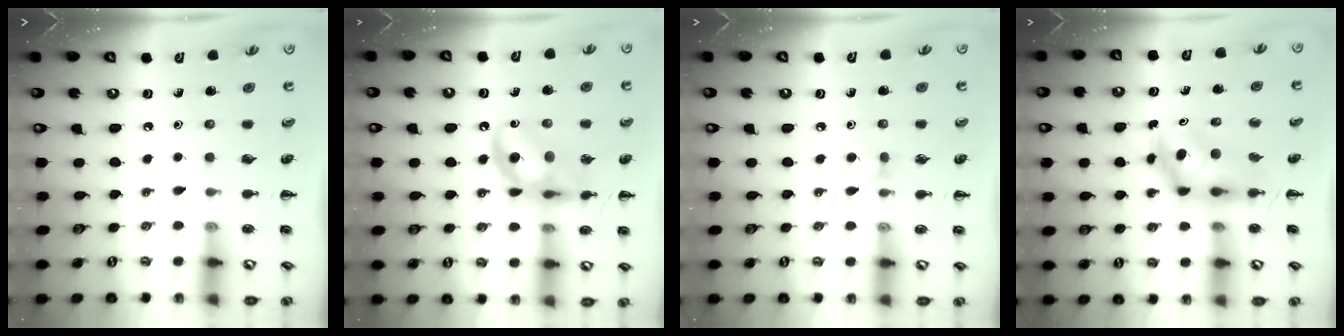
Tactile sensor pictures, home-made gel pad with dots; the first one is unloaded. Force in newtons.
{"total": 14.3, "press": 14.0, "slide": 3.1}
{"total": 3.7, "press": 3.4, "slide": 1.5}
{"total": 5.7, "press": 5.6, "slide": 1.1}